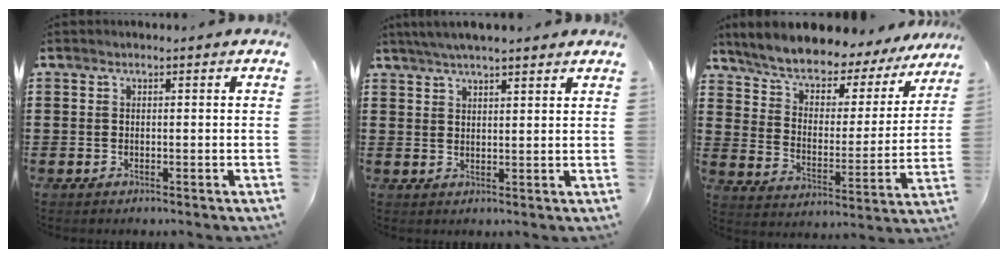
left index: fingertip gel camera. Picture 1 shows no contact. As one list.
[{"total": 3.8, "force": [3.3, 0.2, 1.7], "torque": [-0.042, 0.000, 0.061]}, {"total": 5.7, "force": [5.2, 1.5, 1.7], "torque": [-0.065, -0.043, 0.083]}]